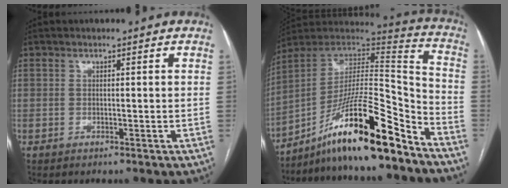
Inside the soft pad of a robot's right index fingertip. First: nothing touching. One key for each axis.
{"total": 20.0, "fx": -13.8, "fy": 1.9, "fz": 14.4, "tx": -0.250, "ty": 0.014, "tz": -0.234}